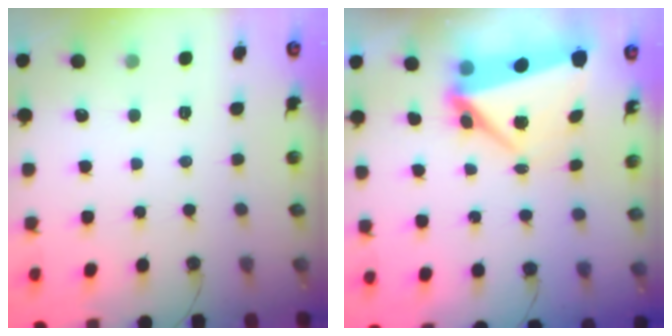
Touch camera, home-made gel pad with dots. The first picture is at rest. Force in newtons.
{"total": 10.5, "press": 6.9, "slide": 7.9}